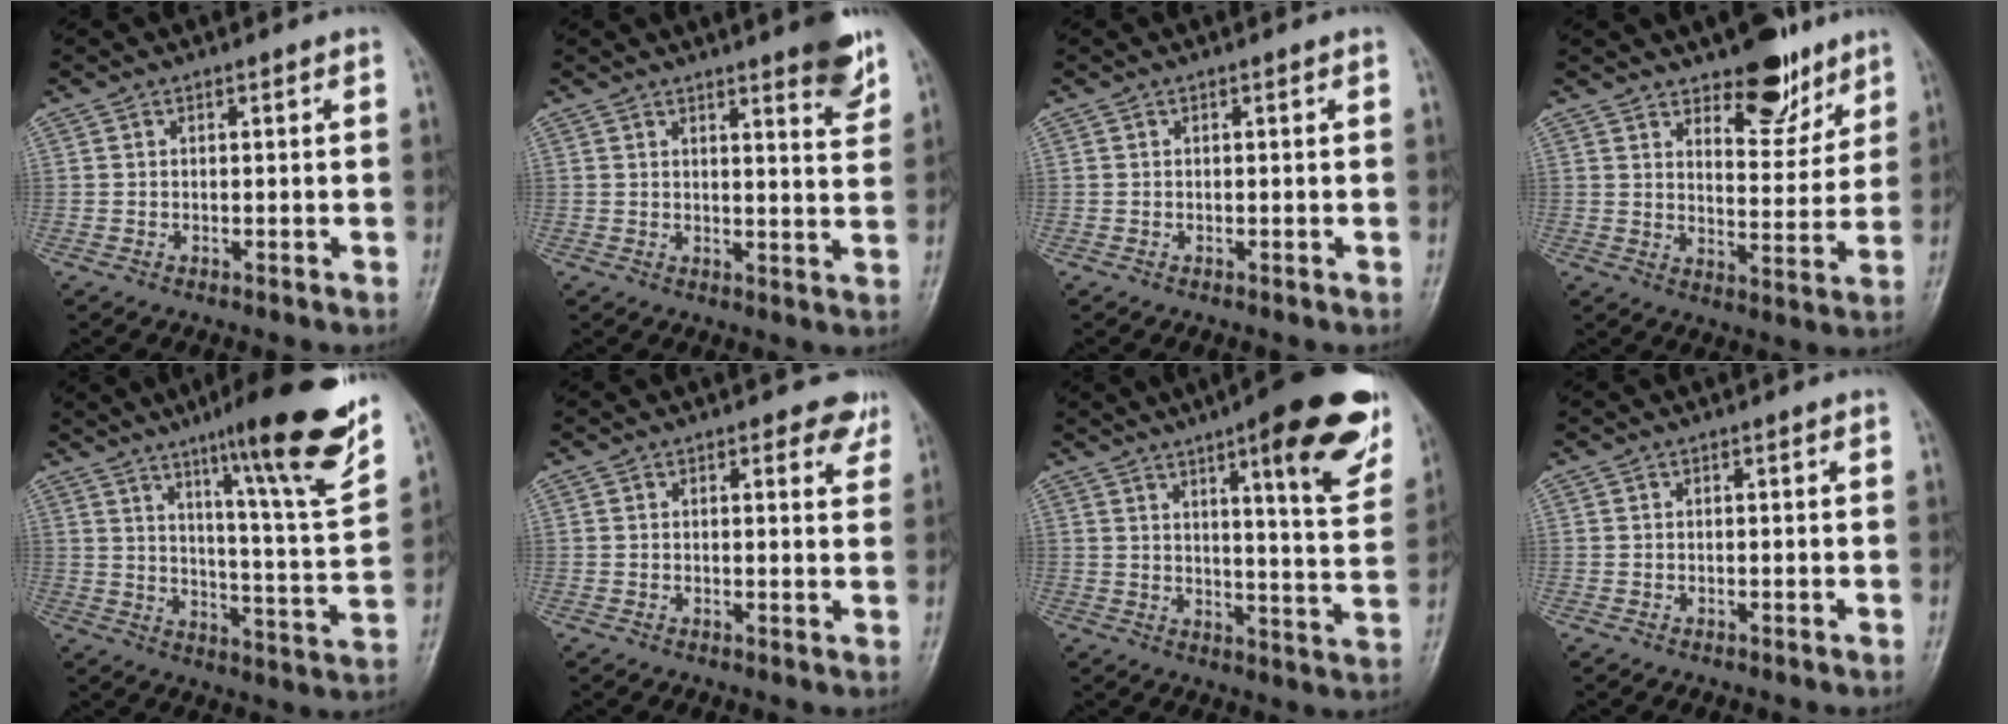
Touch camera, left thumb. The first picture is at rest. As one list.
[{"total": 7.0, "force": [4.8, 1.2, 4.9], "torque": [-0.049, -0.030, 0.058]}, {"total": 0.0}, {"total": 10.7, "force": [7.5, 4.6, 6.0], "torque": [-0.053, -0.056, 0.118]}, {"total": 20.0, "force": [13.1, 1.4, 15.1], "torque": [-0.194, -0.069, 0.193]}, {"total": 3.8, "force": [2.5, 1.9, 2.1], "torque": [0.002, -0.013, 0.022]}, {"total": 18.8, "force": [10.1, 4.0, 15.3], "torque": [-0.166, -0.043, 0.134]}, {"total": 0.0}]